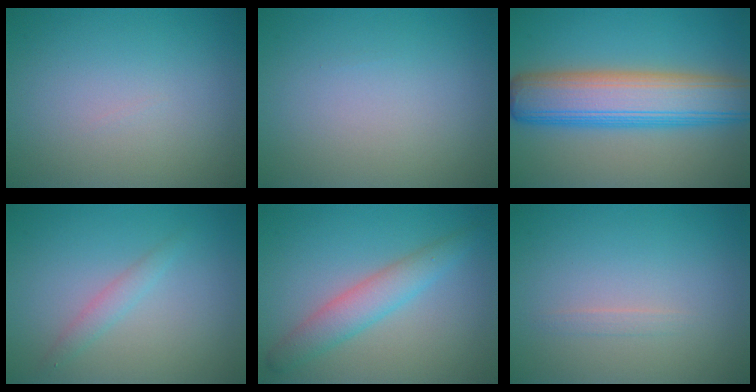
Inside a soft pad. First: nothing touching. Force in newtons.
{"total": 0.0}
{"total": 9.7, "press": 9.7, "slide": 0.4}
{"total": 1.4, "press": 1.4, "slide": 0.0}
{"total": 3.4, "press": 3.4, "slide": 0.1}
{"total": 0.7, "press": 0.7, "slide": 0.1}